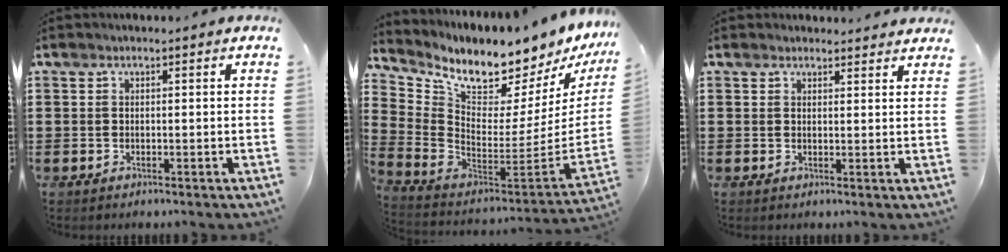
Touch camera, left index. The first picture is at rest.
{"total": 7.5, "force": [6.8, 1.6, 2.6], "torque": [-0.079, -0.075, 0.111]}
{"total": 1.6, "force": [1.5, 0.4, -0.1], "torque": [0.005, -0.002, 0.029]}